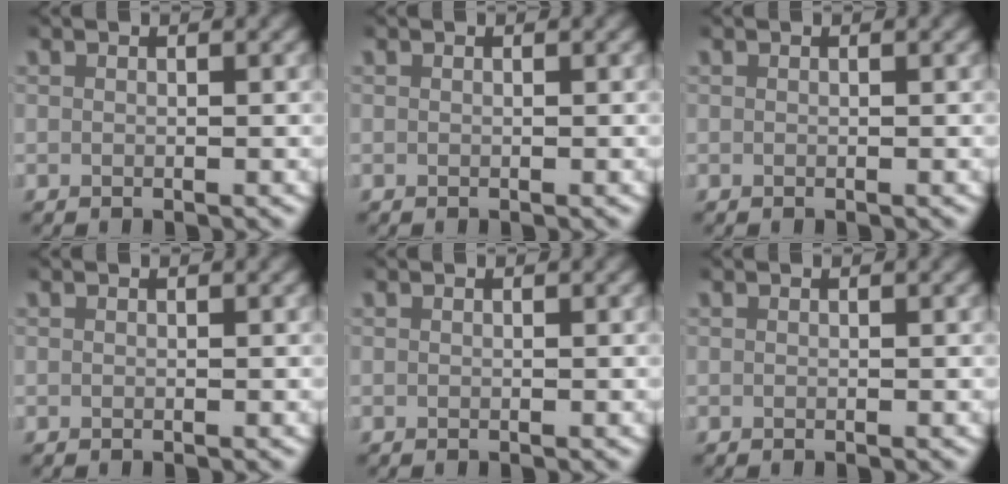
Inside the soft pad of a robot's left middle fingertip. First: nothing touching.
{"total": 0.0}
{"total": 0.0}
{"total": 0.0}
{"total": 0.0}
{"total": 0.0}